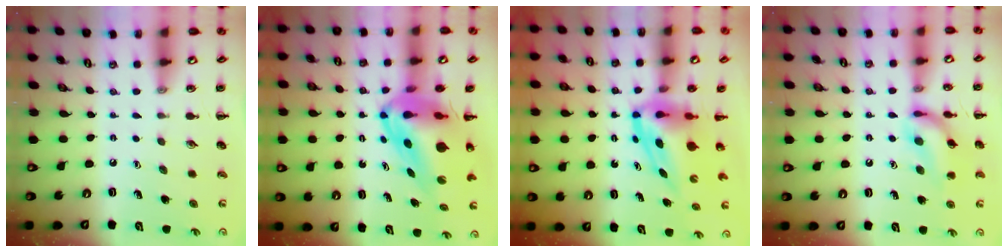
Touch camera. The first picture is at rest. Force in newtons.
{"total": 10.6, "press": 10.0, "slide": 3.4}
{"total": 5.6, "press": 5.3, "slide": 1.5}
{"total": 12.9, "press": 12.8, "slide": 1.2}